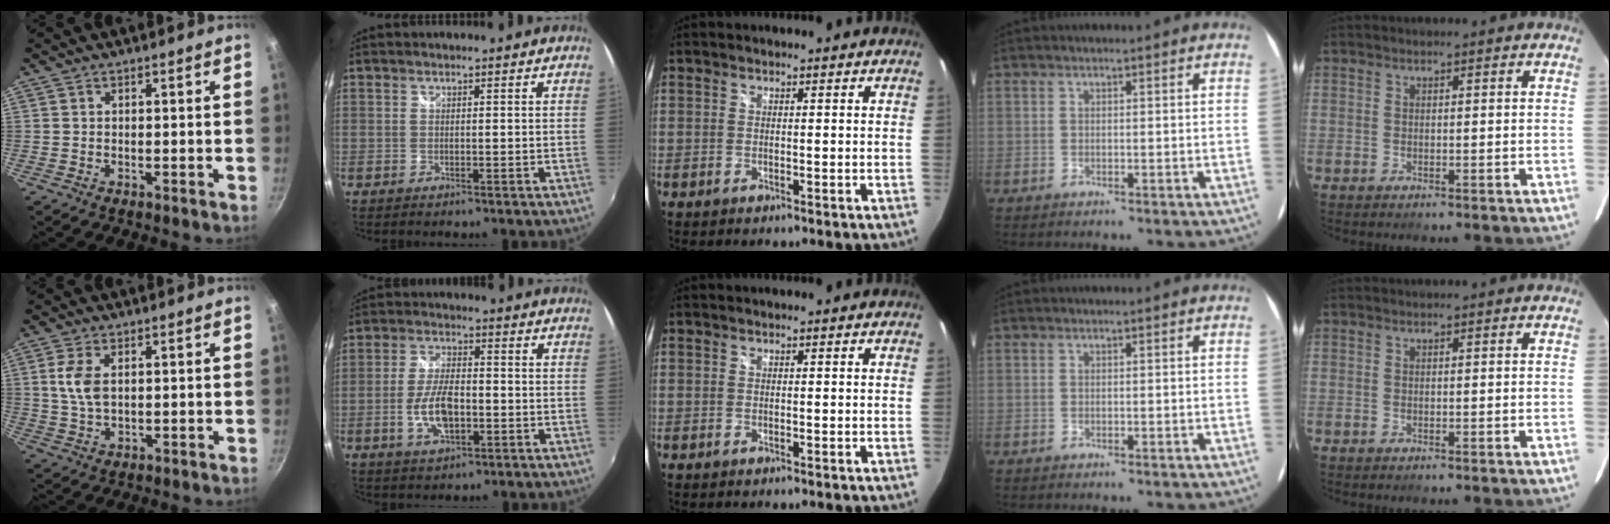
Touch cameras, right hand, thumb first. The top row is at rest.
{"thumb": {"total": 5.7, "force": [1.3, 3.1, 4.6], "torque": [-0.095, -0.002, 0.026]}, "index": {"total": 8.8, "force": [-2.3, 4.1, 7.5], "torque": [-0.151, -0.002, -0.040]}}